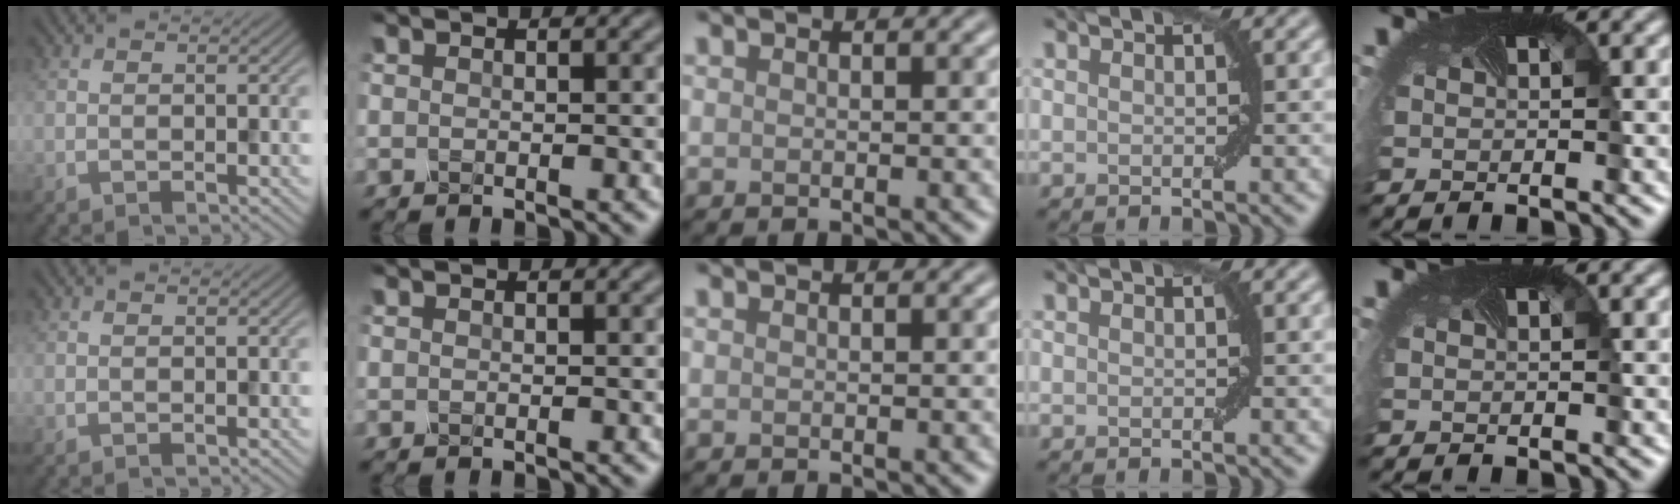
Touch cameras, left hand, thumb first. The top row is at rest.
{}